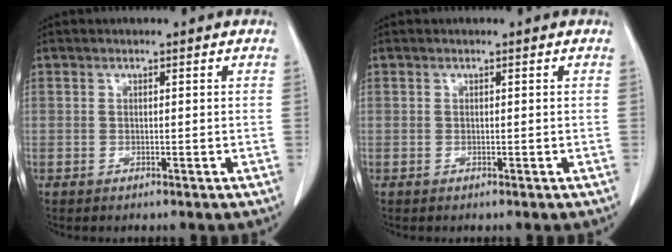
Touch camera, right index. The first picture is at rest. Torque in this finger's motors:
{"motor_torque": [0.00, 0.00, 0.01, 0.00]}